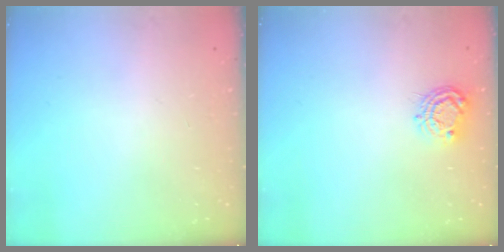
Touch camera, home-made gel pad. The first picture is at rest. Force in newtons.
{"total": 7.6, "press": 7.6, "slide": 0.5}